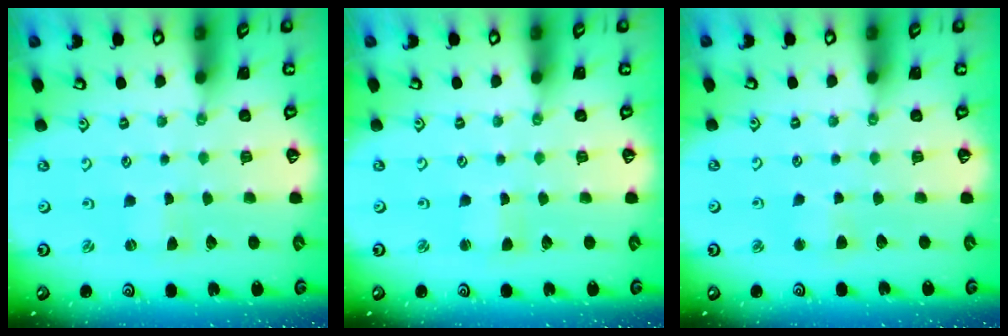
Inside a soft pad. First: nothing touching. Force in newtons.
{"total": 2.1, "press": 2.1, "slide": 0.3}
{"total": 2.9, "press": 2.9, "slide": 0.3}